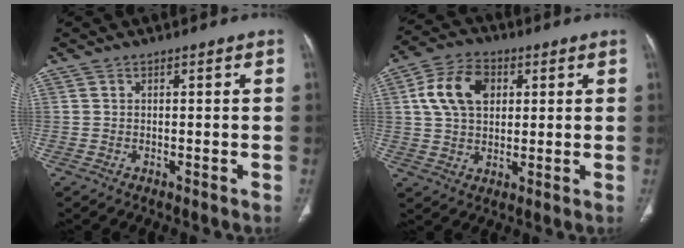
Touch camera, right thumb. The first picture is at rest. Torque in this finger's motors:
{"motor_torque": [-0.50, 0.68, 0.50, 0.12, 0.14]}